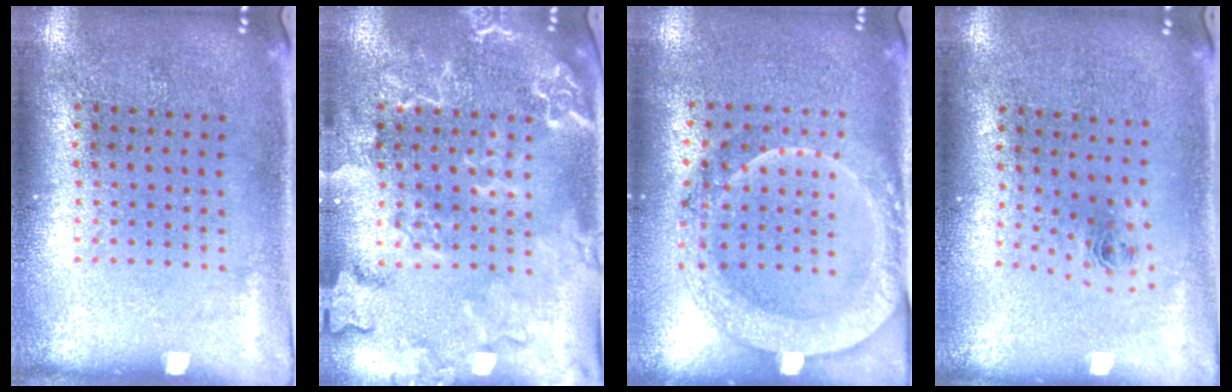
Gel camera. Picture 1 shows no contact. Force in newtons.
{"total": 2.5, "press": 2.4, "slide": 0.7}
{"total": 2.0, "press": 1.9, "slide": 0.6}
{"total": 0.9, "press": 0.4, "slide": 0.8}